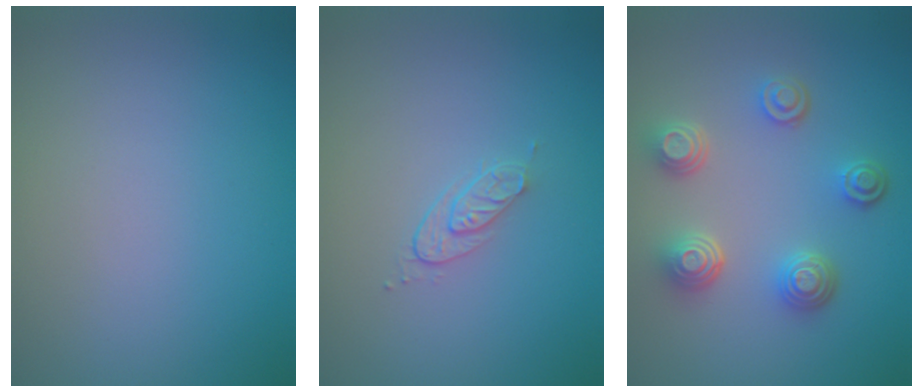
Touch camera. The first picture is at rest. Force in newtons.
{"total": 1.5, "press": 0.8, "slide": 1.3}
{"total": 4.3, "press": 3.4, "slide": 2.6}